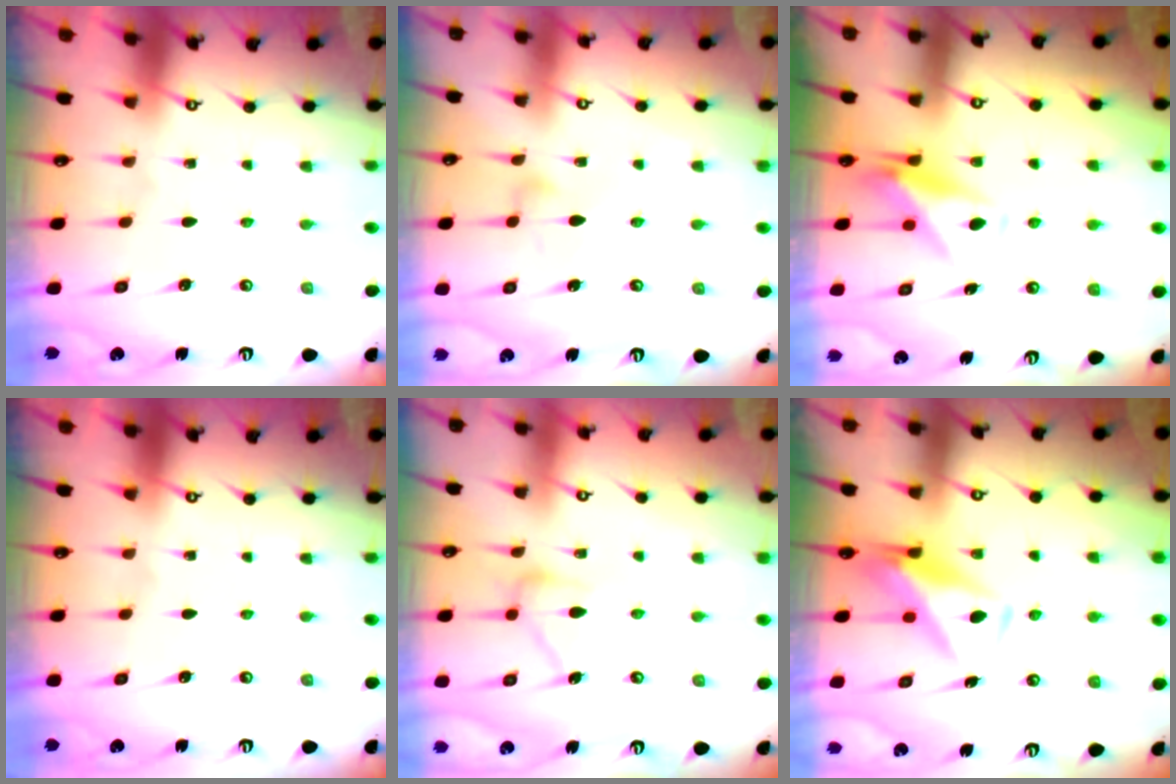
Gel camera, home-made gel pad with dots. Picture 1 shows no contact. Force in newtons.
{"total": 4.8, "press": 4.7, "slide": 0.3}
{"total": 10.4, "press": 10.4, "slide": 0.8}
{"total": 0.0}
{"total": 13.9, "press": 13.9, "slide": 0.5}
{"total": 8.8, "press": 8.7, "slide": 0.9}